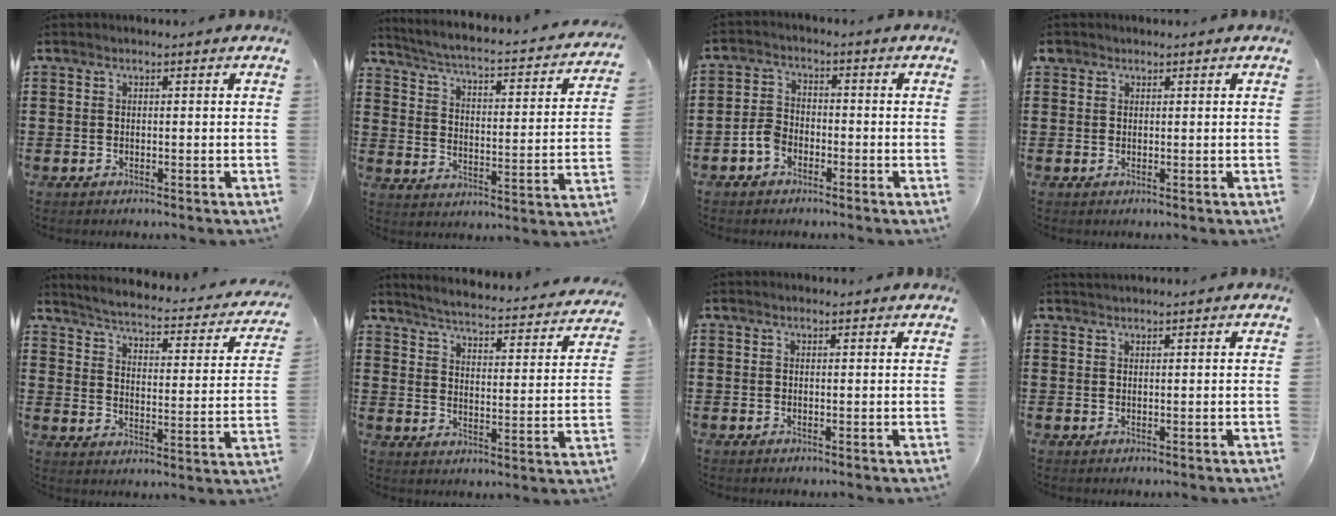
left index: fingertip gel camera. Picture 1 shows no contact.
{"total": 2.7, "force": [2.2, -0.1, 1.6], "torque": [-0.048, -0.030, 0.024]}
{"total": 3.5, "force": [-2.0, 2.3, 1.8], "torque": [-0.049, 0.004, -0.043]}
{"total": 1.1, "force": [0.8, 0.8, 0.2], "torque": [-0.007, 0.005, 0.014]}
{"total": 2.6, "force": [2.3, -0.2, 1.2], "torque": [-0.041, -0.029, 0.028]}
{"total": 3.3, "force": [3.2, -0.3, 0.9], "torque": [-0.038, -0.033, 0.046]}
{"total": 0.5, "force": [0.5, 0.1, 0.2], "torque": [-0.006, 0.001, 0.009]}
{"total": 1.0, "force": [1.0, 0.0, 0.2], "torque": [-0.005, 0.000, 0.020]}